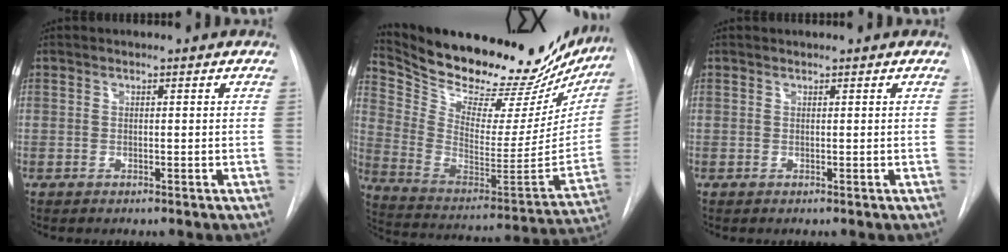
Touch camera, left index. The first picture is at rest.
{"total": 31.6, "force": [27.7, 9.5, 12.0], "torque": [-0.211, -0.067, 0.383]}
{"total": 0.6, "force": [0.6, 0.0, 0.1], "torque": [-0.002, 0.011, 0.011]}